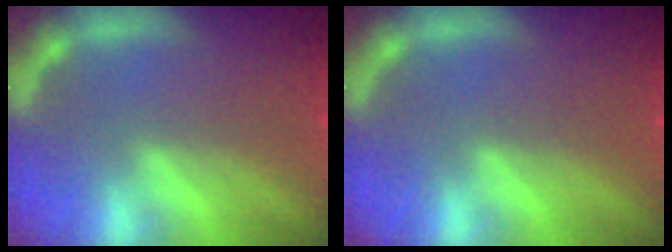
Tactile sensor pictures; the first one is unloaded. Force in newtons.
{"total": 0.0}